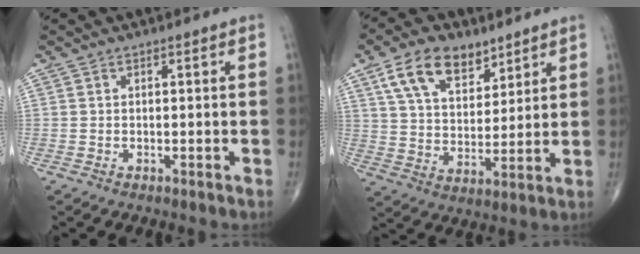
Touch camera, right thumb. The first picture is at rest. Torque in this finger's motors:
{"motor_torque": [-1.33, 1.57, 0.45, 0.23, 0.20]}